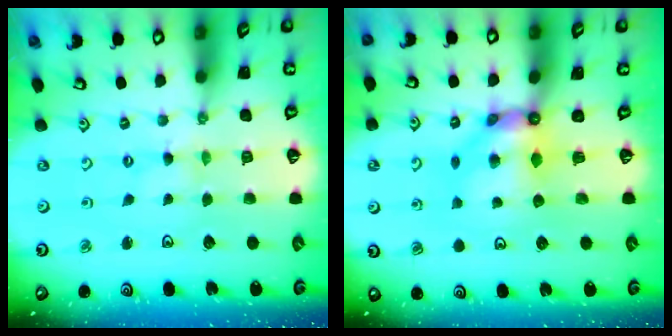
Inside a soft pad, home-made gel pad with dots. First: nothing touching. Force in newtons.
{"total": 8.8, "press": 8.8, "slide": 0.6}